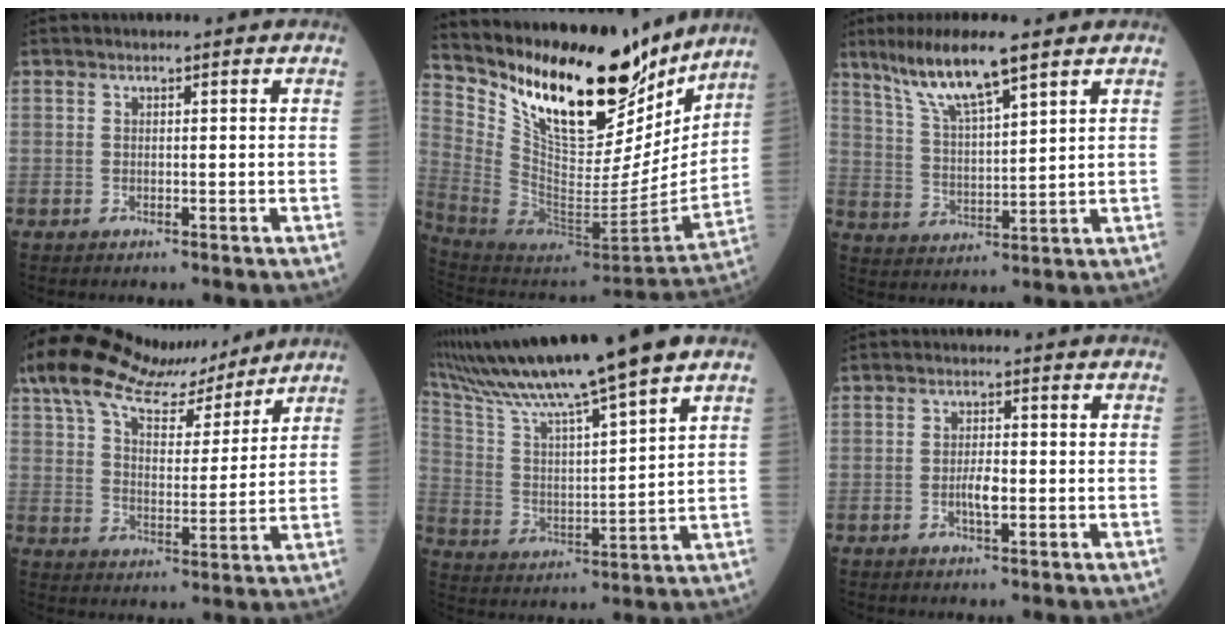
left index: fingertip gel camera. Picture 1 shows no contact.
{"total": 24.3, "force": [18.2, 8.4, 13.7], "torque": [-0.240, -0.023, 0.312]}
{"total": 10.1, "force": [7.4, 0.6, 6.8], "torque": [-0.135, 0.007, 0.140]}
{"total": 17.2, "force": [14.2, 4.9, 8.3], "torque": [-0.153, 0.031, 0.233]}
{"total": 17.7, "force": [14.7, -1.1, 9.9], "torque": [-0.182, 0.008, 0.258]}
{"total": 2.8, "force": [-0.7, 0.8, 2.6], "torque": [-0.051, 0.002, -0.012]}